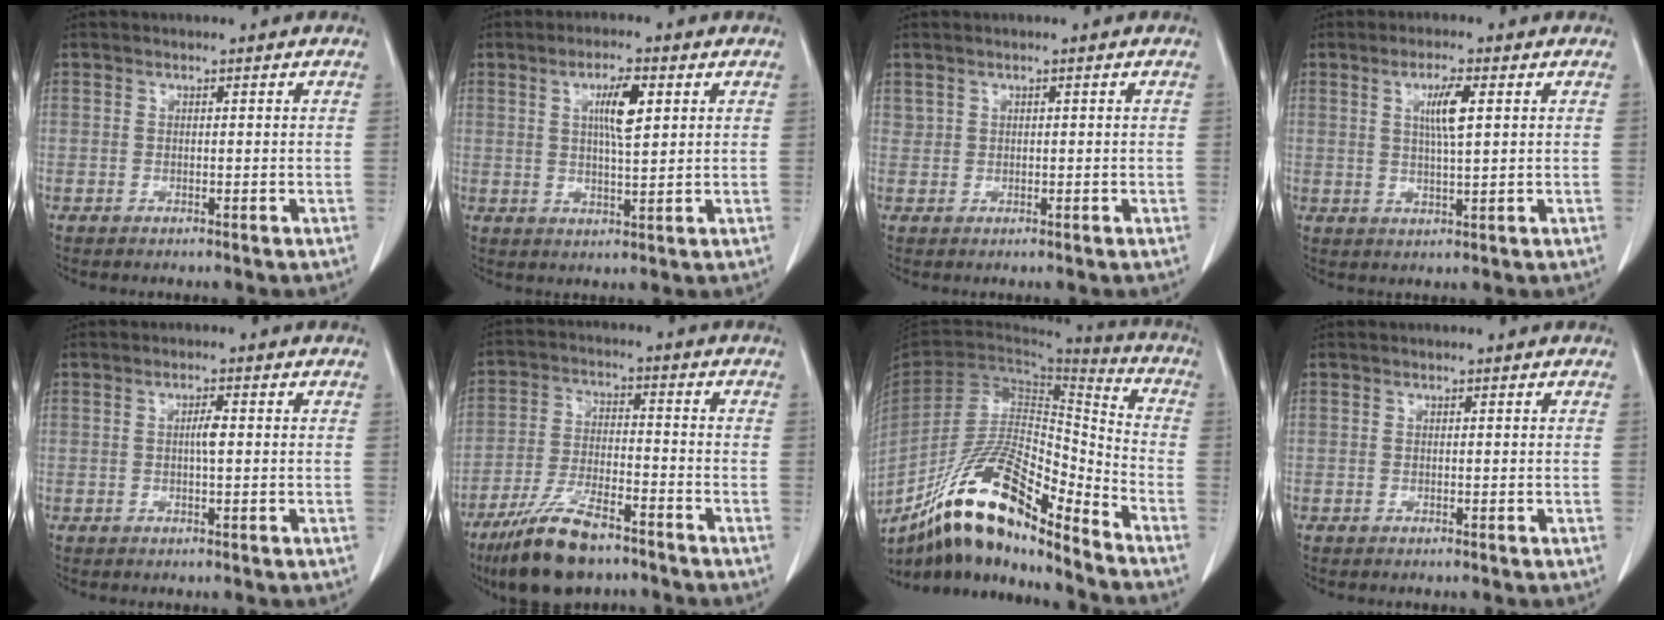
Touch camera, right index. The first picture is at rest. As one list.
[{"total": 5.7, "force": [1.9, 0.8, 5.3], "torque": [-0.094, 0.000, 0.033]}, {"total": 0.6, "force": [0.4, 0.4, 0.0], "torque": [0.007, 0.007, 0.009]}, {"total": 4.8, "force": [1.4, 0.3, 4.5], "torque": [-0.083, -0.002, 0.026]}, {"total": 1.9, "force": [0.1, 0.2, 1.9], "torque": [-0.035, 0.002, 0.001]}, {"total": 11.9, "force": [-8.7, 3.1, 7.4], "torque": [-0.151, -0.023, -0.159]}, {"total": 18.8, "force": [-13.1, 3.6, 13.0], "torque": [-0.246, 0.003, -0.233]}, {"total": 0.0}]